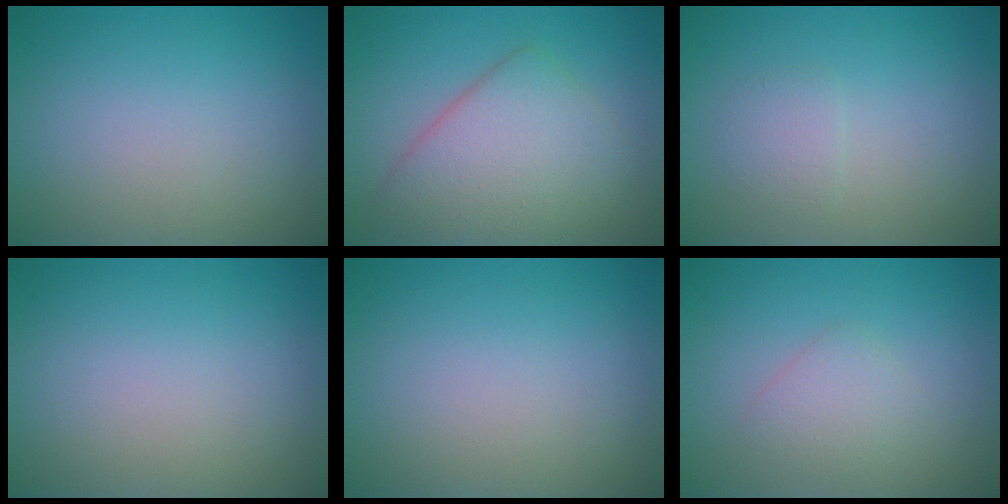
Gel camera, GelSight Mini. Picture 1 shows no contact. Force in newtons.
{"total": 6.3, "press": 6.3, "slide": 0.2}
{"total": 1.3, "press": 1.3, "slide": 0.1}
{"total": 0.0}
{"total": 0.0}
{"total": 1.8, "press": 1.8, "slide": 0.0}